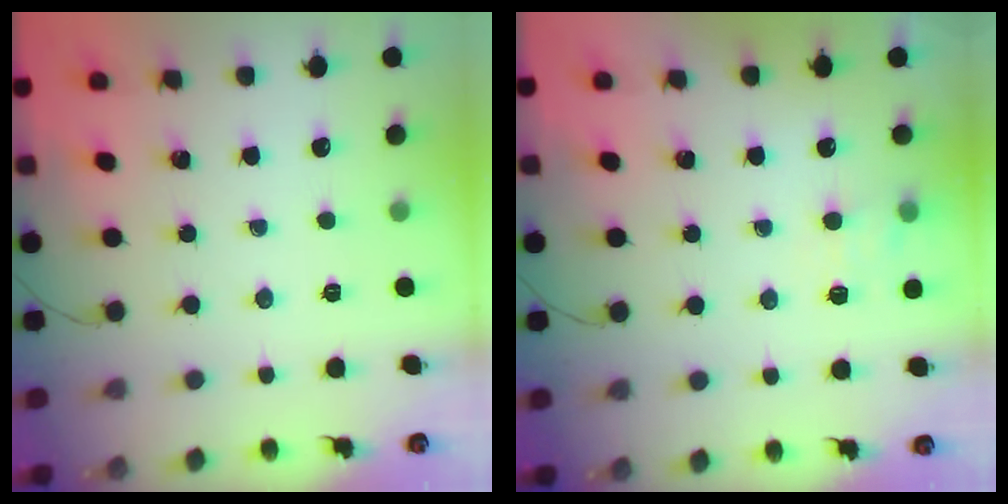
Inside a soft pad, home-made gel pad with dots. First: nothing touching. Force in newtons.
{"total": 7.9, "press": 7.8, "slide": 1.6}